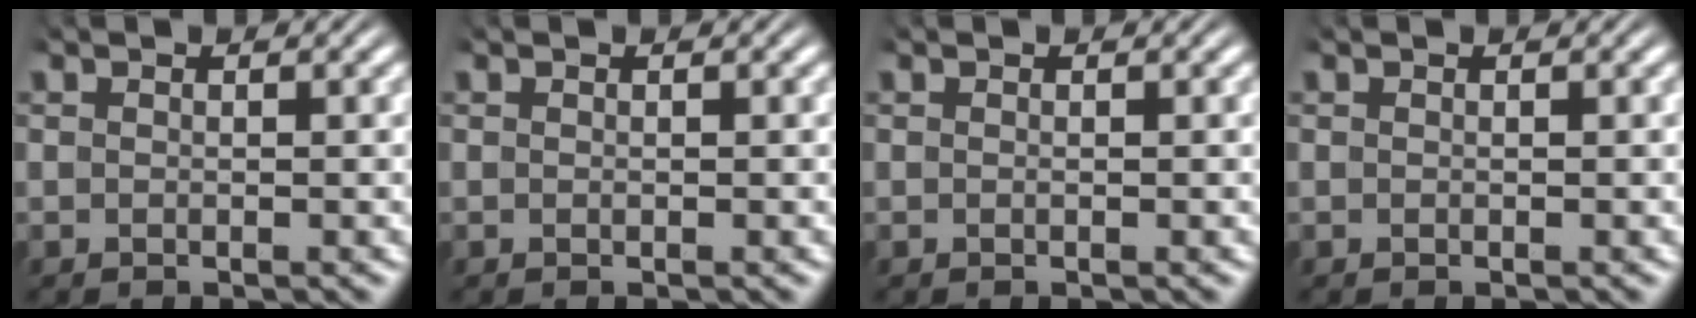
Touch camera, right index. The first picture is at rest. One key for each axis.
{"total": 0.0}
{"total": 0.0}
{"total": 0.0}